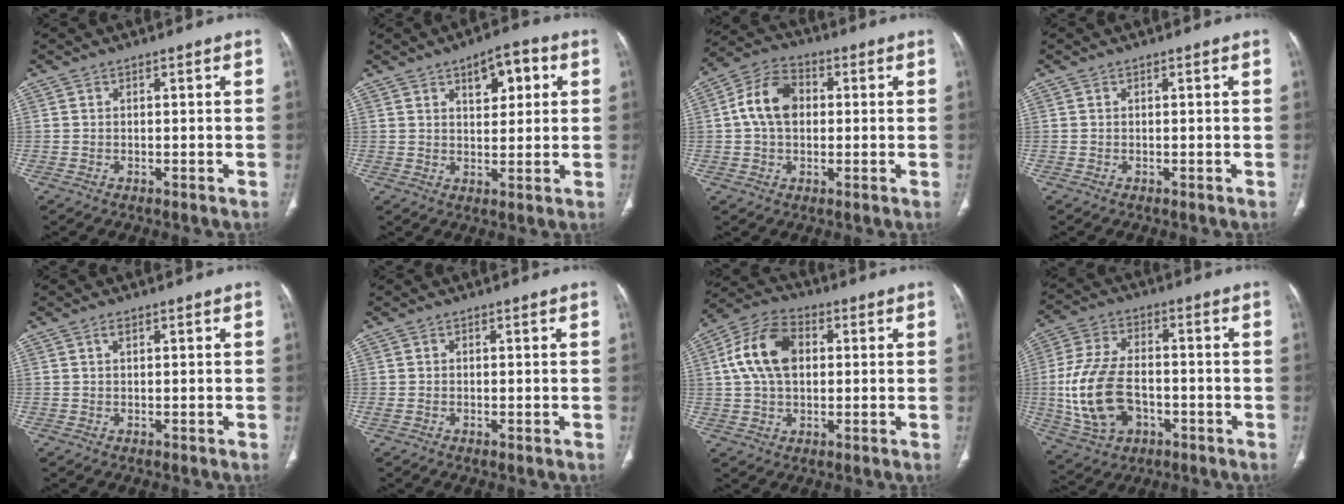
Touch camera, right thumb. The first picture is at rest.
{"total": 7.6, "force": [3.2, 3.8, 5.8], "torque": [-0.058, -0.006, 0.043]}
{"total": 9.9, "force": [0.9, 7.0, 7.0], "torque": [-0.121, 0.022, 0.009]}
{"total": 0.0}
{"total": 1.2, "force": [0.6, 0.5, 0.9], "torque": [-0.016, 0.003, 0.010]}
{"total": 0.9, "force": [-0.2, 0.4, 0.8], "torque": [-0.020, -0.001, -0.003]}
{"total": 12.5, "force": [2.1, 8.1, 9.3], "torque": [-0.170, 0.020, 0.032]}
{"total": 15.6, "force": [-2.8, 10.0, 11.7], "torque": [-0.237, 0.015, -0.041]}